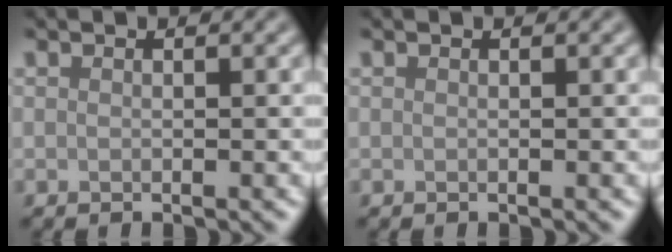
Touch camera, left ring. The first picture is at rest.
{"total": 0.0}